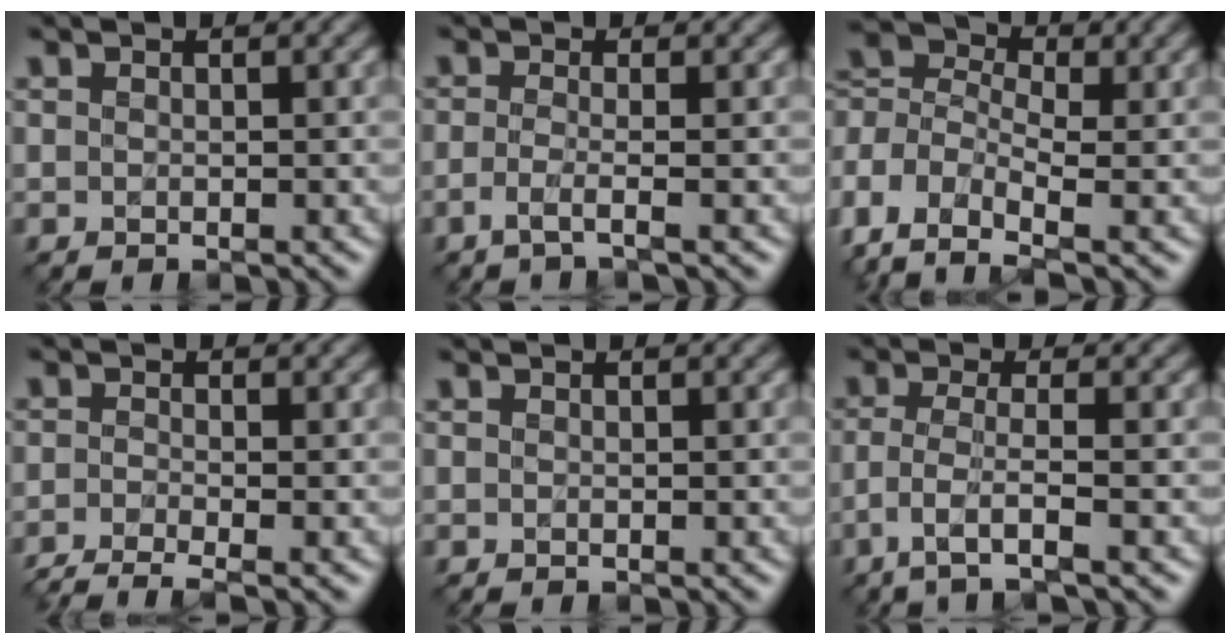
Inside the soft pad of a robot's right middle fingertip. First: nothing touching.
{"total": 2.0, "force": [-0.8, 0.6, 1.7], "torque": [-0.027, -0.008, -0.028]}
{"total": 6.8, "force": [-2.6, 4.3, 4.5], "torque": [-0.101, 0.007, -0.072]}
{"total": 3.3, "force": [-2.5, 0.6, 2.0], "torque": [-0.036, -0.009, -0.058]}
{"total": 0.0}
{"total": 3.4, "force": [-1.6, 0.5, 3.0], "torque": [-0.060, -0.002, -0.041]}